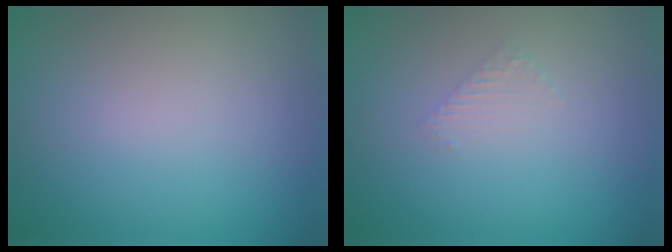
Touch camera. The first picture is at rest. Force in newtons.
{"total": 0.9, "press": 0.9, "slide": 0.2}